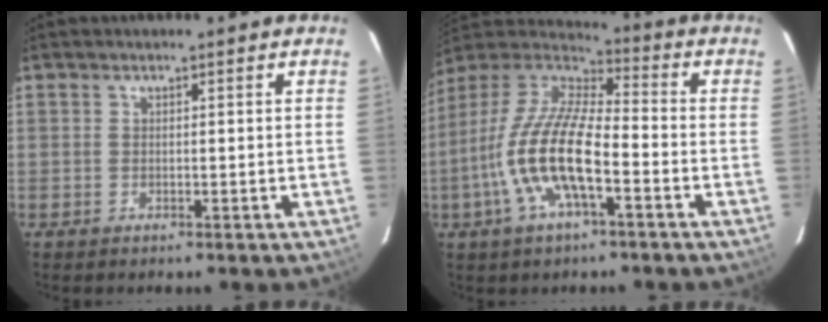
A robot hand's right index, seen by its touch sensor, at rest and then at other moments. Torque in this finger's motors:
{"motor_torque": [1.56, -0.57, 1.05, 0.21]}